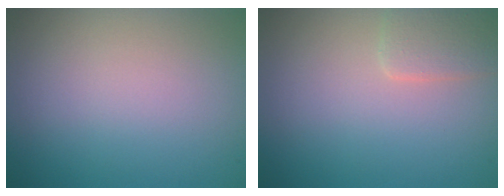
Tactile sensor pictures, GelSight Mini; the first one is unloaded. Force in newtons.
{"total": 2.1, "press": 2.1, "slide": 0.1}